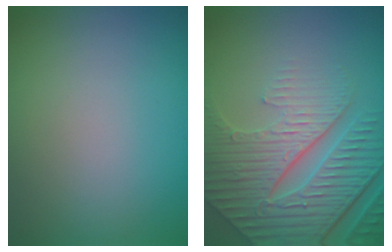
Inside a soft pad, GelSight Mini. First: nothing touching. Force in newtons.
{"total": 8.4, "press": 5.9, "slide": 5.9}